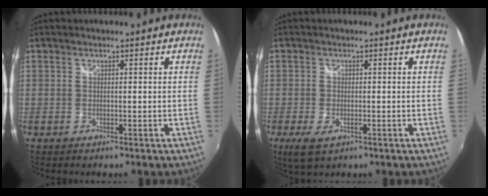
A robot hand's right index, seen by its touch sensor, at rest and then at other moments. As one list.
[{"total": 4.5, "force": [-2.1, 2.1, 3.3], "torque": [-0.074, -0.012, -0.035]}]